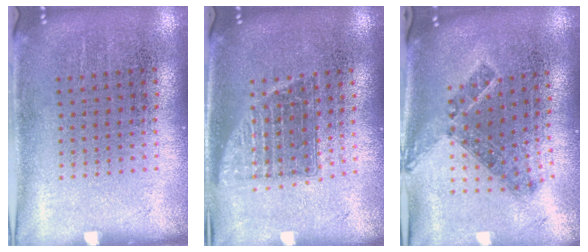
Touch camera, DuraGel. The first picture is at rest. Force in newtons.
{"total": 1.4, "press": 1.1, "slide": 0.8}
{"total": 1.1, "press": 0.9, "slide": 0.7}